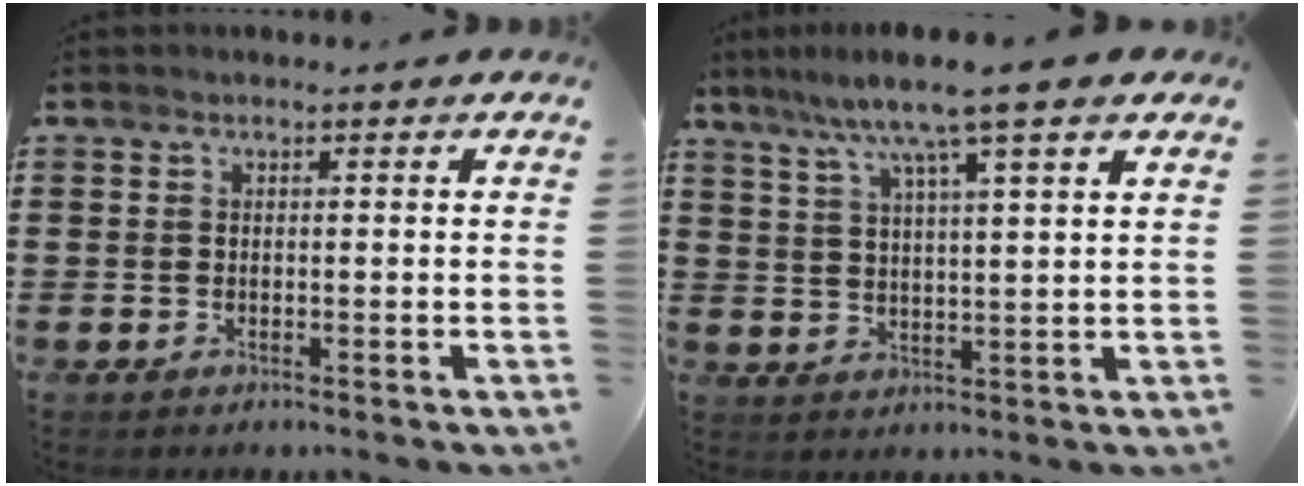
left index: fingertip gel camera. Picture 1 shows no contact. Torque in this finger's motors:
{"motor_torque": [2.14, 0.00, 1.05, 0.21]}